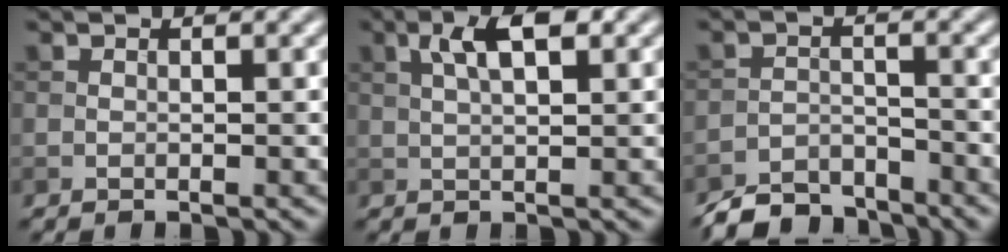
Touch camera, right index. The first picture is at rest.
{"total": 4.3, "force": [1.7, 1.4, 3.7], "torque": [-0.070, 0.009, 0.028]}
{"total": 5.0, "force": [-4.7, 1.6, 1.1], "torque": [-0.014, -0.005, -0.092]}